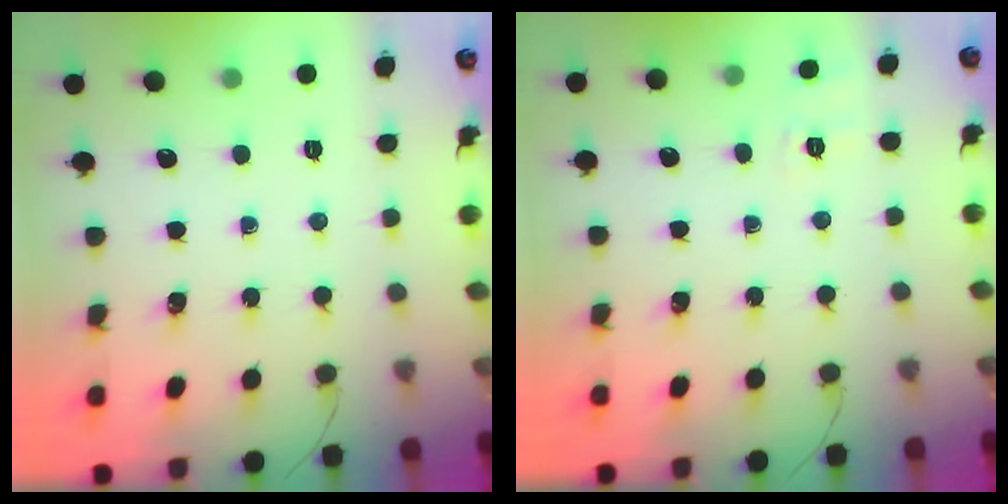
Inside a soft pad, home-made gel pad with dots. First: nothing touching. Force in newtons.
{"total": 2.5, "press": 1.6, "slide": 1.9}